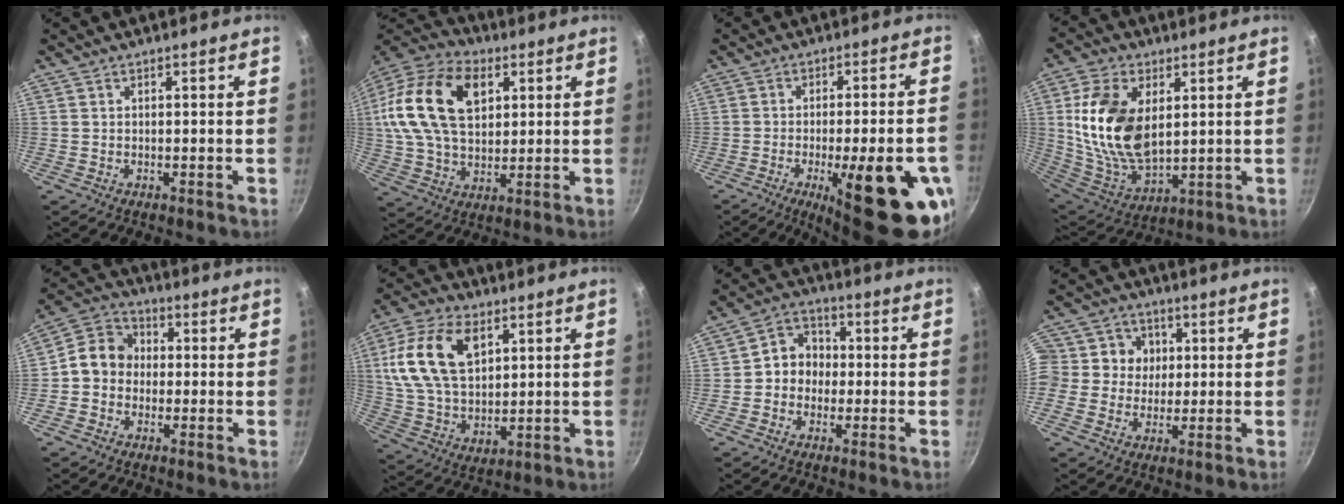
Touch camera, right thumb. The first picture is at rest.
{"total": 22.1, "force": [5.8, 14.0, 16.1], "torque": [-0.299, 0.013, 0.095]}
{"total": 20.8, "force": [-7.7, 5.4, 18.5], "torque": [-0.227, 0.016, -0.097]}
{"total": 18.1, "force": [3.5, 10.8, 14.1], "torque": [-0.259, -0.024, 0.080]}
{"total": 8.5, "force": [-0.7, 7.4, 4.1], "torque": [-0.041, 0.024, -0.037]}
{"total": 18.1, "force": [5.4, 11.3, 13.0], "torque": [-0.234, -0.010, 0.104]}
{"total": 7.2, "force": [-0.5, 6.4, 3.3], "torque": [-0.015, 0.022, -0.025]}
{"total": 12.5, "force": [1.7, 11.7, 4.1], "torque": [-0.073, 0.017, 0.011]}